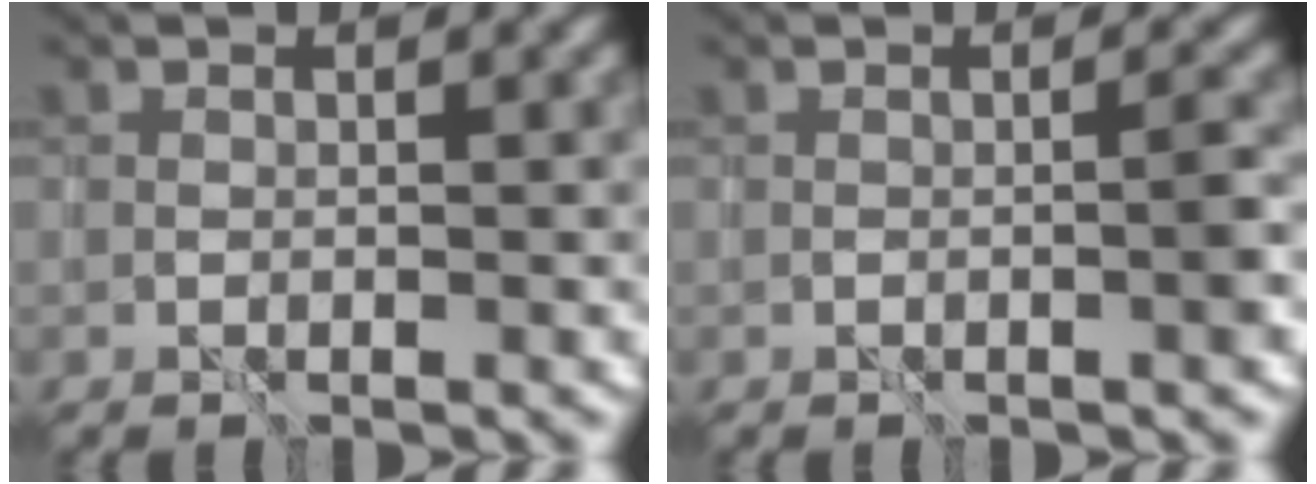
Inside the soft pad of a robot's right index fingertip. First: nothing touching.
{"total": 1.2, "force": [-0.2, -0.2, 1.2], "torque": [-0.019, 0.005, -0.006]}